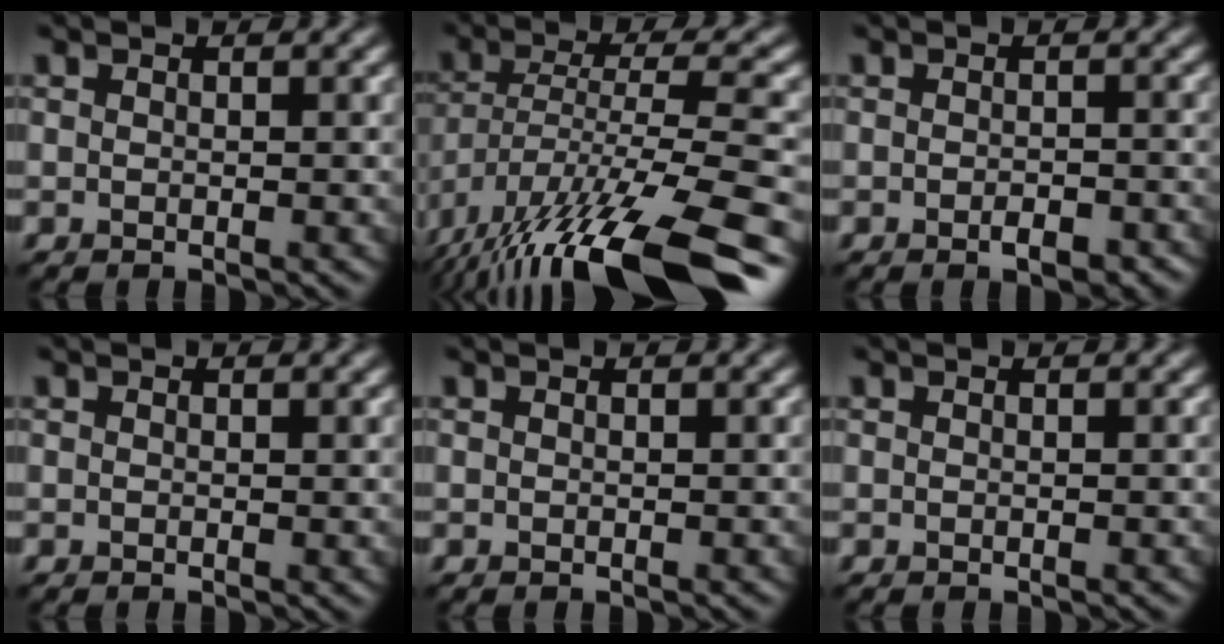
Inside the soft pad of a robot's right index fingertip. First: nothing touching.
{"total": 15.4, "force": [-10.0, 3.8, 11.1], "torque": [-0.209, 0.003, -0.164]}
{"total": 2.1, "force": [-1.1, 0.9, 1.6], "torque": [-0.023, -0.002, -0.014]}
{"total": 0.0}
{"total": 0.0}
{"total": 0.0}